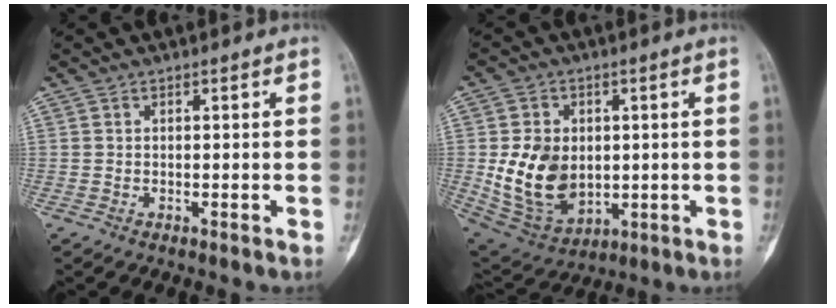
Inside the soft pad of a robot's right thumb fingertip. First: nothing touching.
{"total": 13.9, "force": [0.3, 10.2, 9.5], "torque": [-0.142, -0.013, 0.029]}